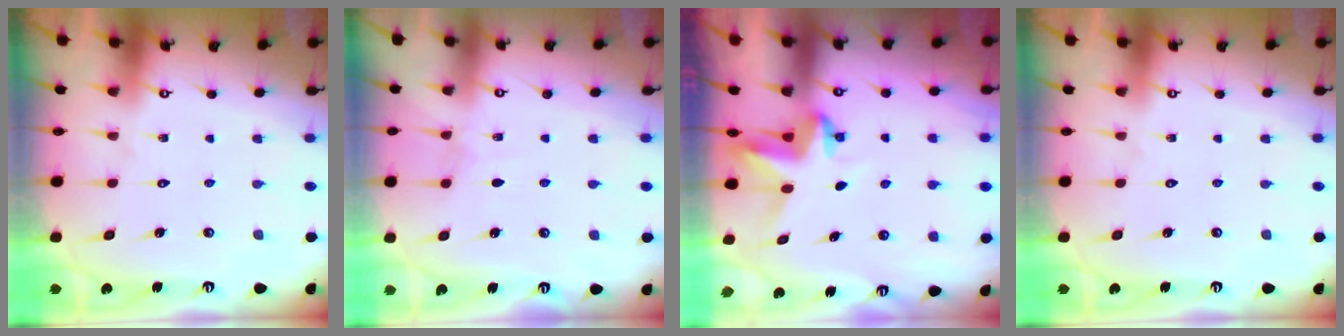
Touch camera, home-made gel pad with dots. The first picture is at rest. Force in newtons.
{"total": 2.5, "press": 2.5, "slide": 0.3}
{"total": 3.8, "press": 3.8, "slide": 0.4}
{"total": 0.0}